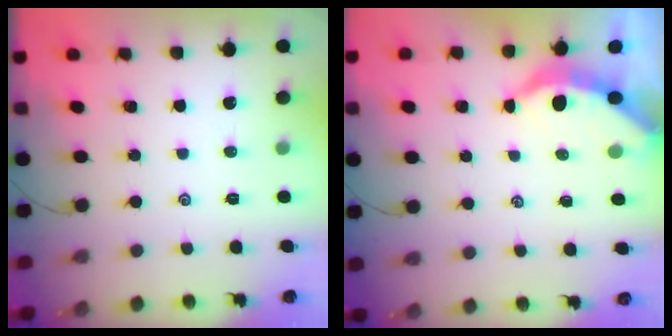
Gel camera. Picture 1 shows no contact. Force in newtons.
{"total": 3.7, "press": 3.6, "slide": 0.4}